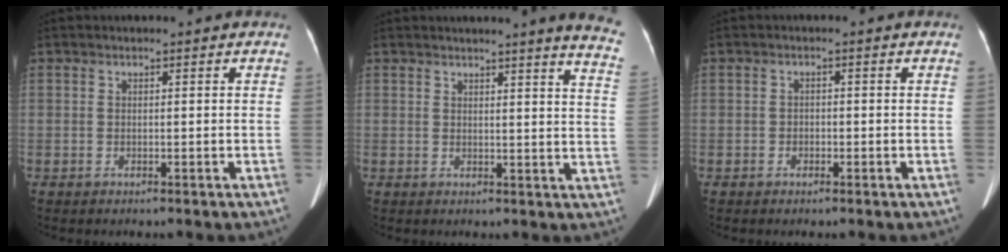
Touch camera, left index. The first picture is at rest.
{"total": 10.1, "force": [8.8, -0.8, 4.8], "torque": [-0.045, -0.064, 0.068]}
{"total": 1.1, "force": [-0.7, 0.9, 0.3], "torque": [-0.005, 0.004, -0.011]}